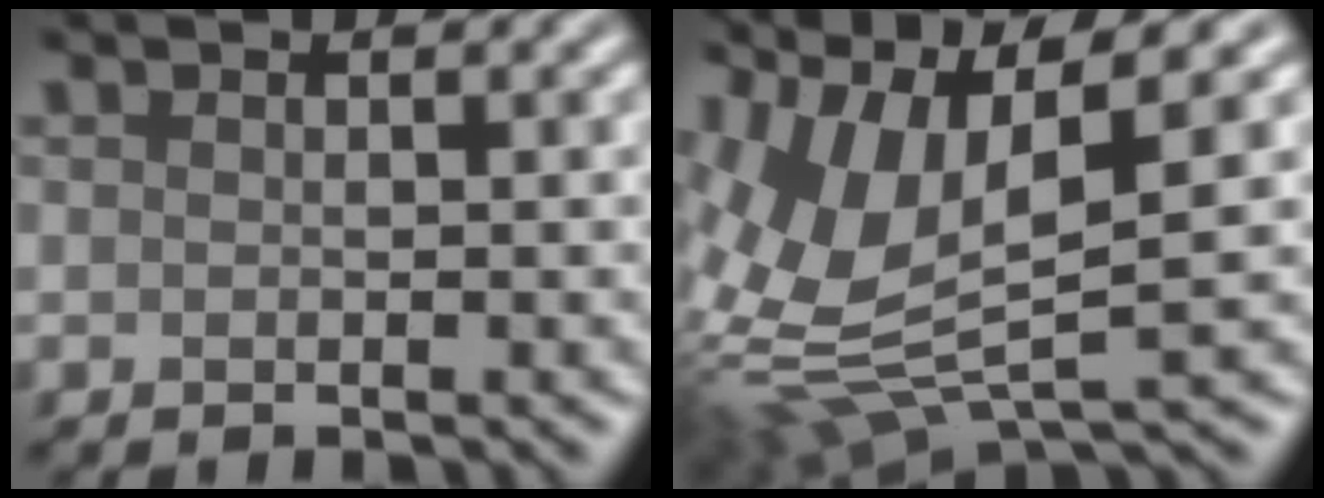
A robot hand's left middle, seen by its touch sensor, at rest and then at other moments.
{"total": 10.4, "force": [2.3, 4.3, 9.1], "torque": [-0.212, -0.008, 0.048]}